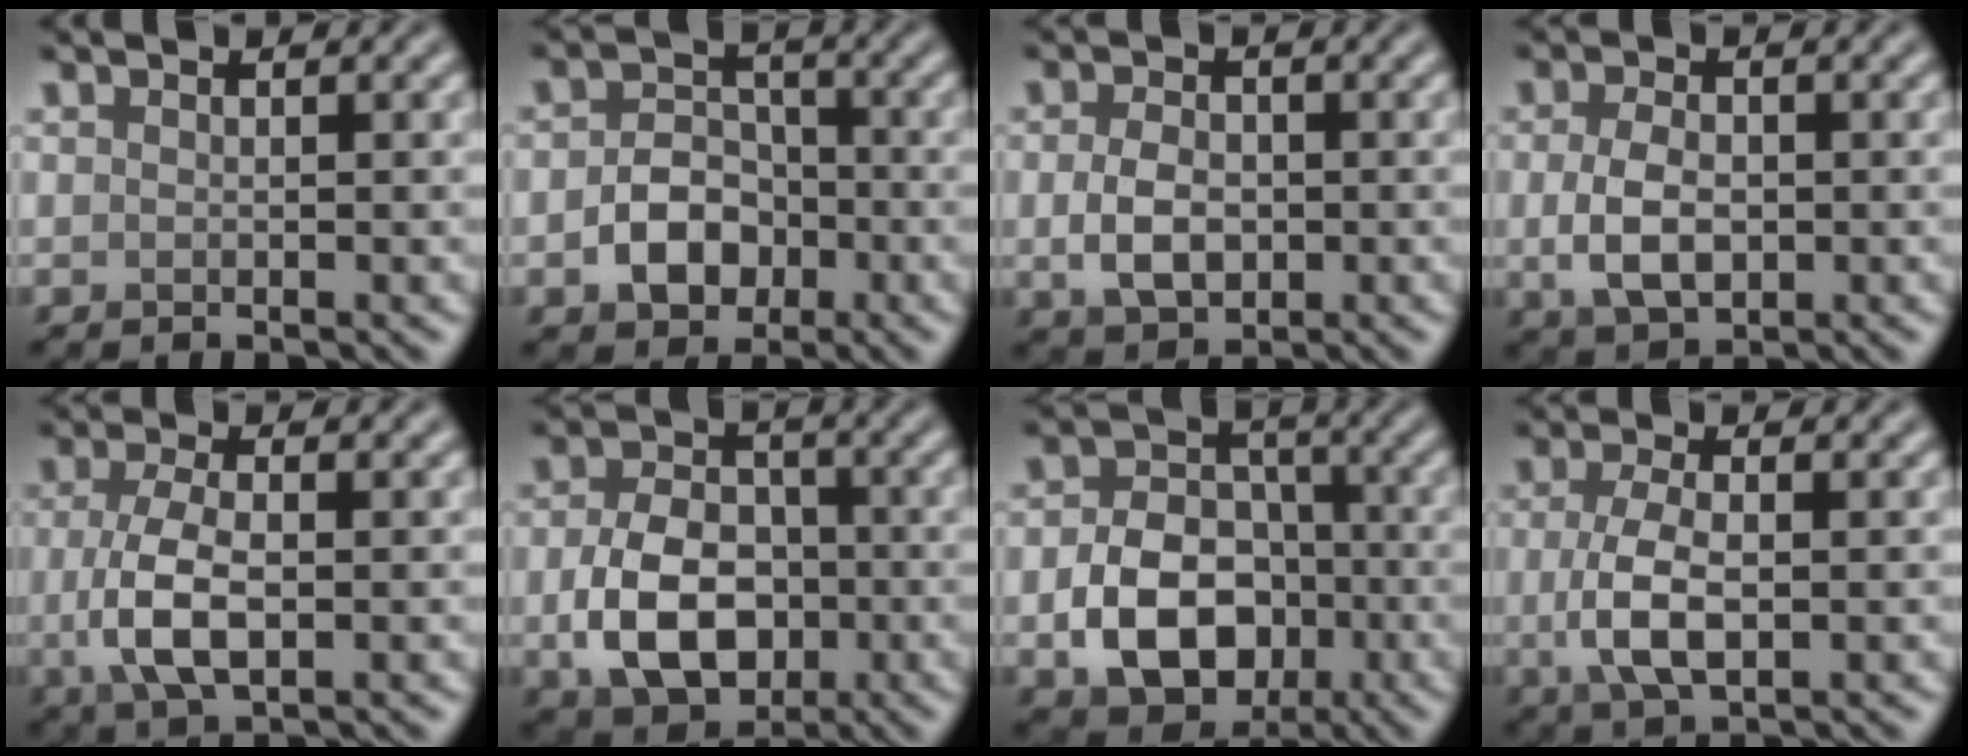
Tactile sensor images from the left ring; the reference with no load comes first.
{"total": 4.4, "force": [-1.5, 3.3, 2.4], "torque": [-0.036, 0.002, -0.026]}
{"total": 3.8, "force": [-0.5, 2.6, 2.7], "torque": [-0.053, -0.001, -0.010]}
{"total": 4.1, "force": [-0.4, 2.6, 3.1], "torque": [-0.067, -0.003, -0.007]}
{"total": 4.9, "force": [-0.5, 2.1, 4.4], "torque": [-0.104, -0.004, -0.012]}
{"total": 7.6, "force": [-1.6, 5.4, 5.1], "torque": [-0.107, -0.007, -0.029]}
{"total": 8.0, "force": [-2.3, 5.9, 4.8], "torque": [-0.082, -0.005, -0.038]}
{"total": 4.4, "force": [-0.3, 1.9, 4.0], "torque": [-0.095, -0.003, -0.009]}